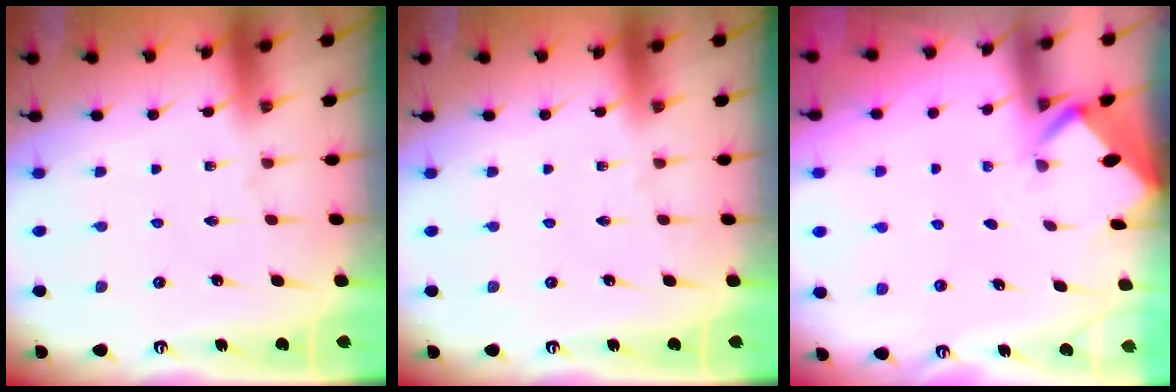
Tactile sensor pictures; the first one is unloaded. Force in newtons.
{"total": 0.0}
{"total": 2.2, "press": 2.2, "slide": 0.2}